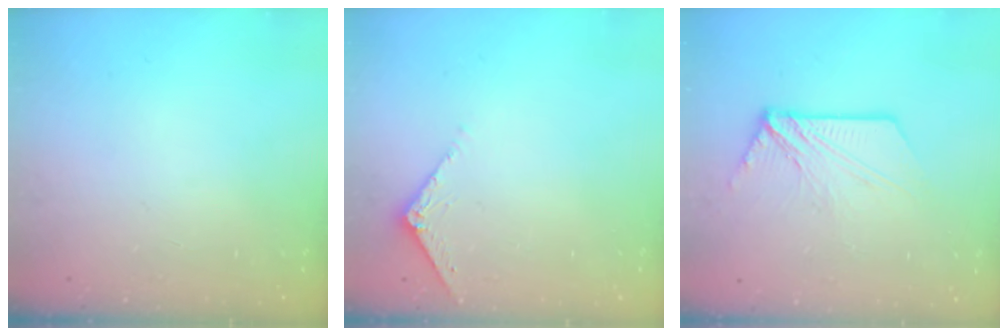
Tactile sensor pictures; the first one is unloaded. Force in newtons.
{"total": 5.8, "press": 5.8, "slide": 0.7}
{"total": 10.5, "press": 10.4, "slide": 1.2}